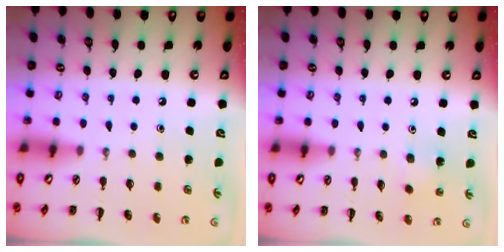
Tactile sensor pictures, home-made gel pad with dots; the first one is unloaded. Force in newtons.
{"total": 4.9, "press": 4.8, "slide": 1.1}